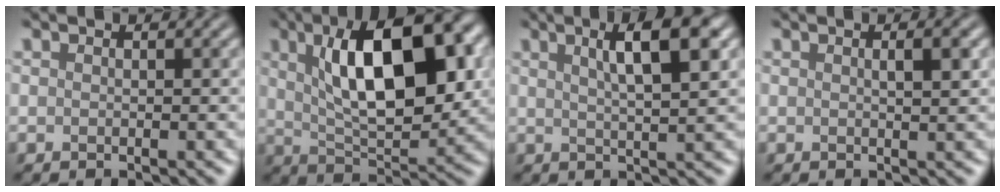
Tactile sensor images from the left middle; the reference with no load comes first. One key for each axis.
{"total": 11.3, "fx": 2.8, "fy": 4.6, "fz": 10.0, "tx": -0.146, "ty": 0.009, "tz": 0.049}
{"total": 5.5, "fx": 2.1, "fy": 1.3, "fz": 4.9, "tx": -0.063, "ty": 0.005, "tz": 0.035}
{"total": 1.8, "fx": 0.4, "fy": 0.5, "fz": 1.7, "tx": -0.012, "ty": 0.005, "tz": -0.001}